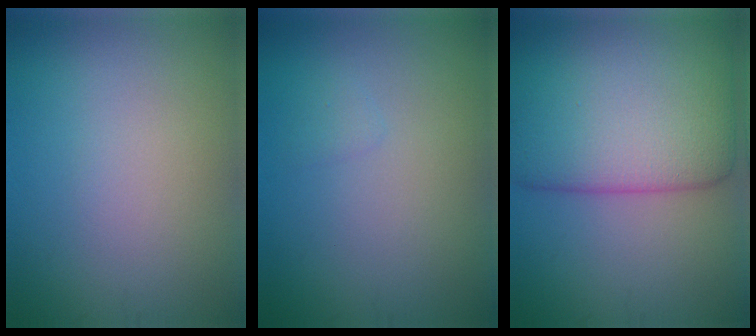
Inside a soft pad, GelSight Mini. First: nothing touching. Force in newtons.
{"total": 0.6, "press": 0.6, "slide": 0.0}
{"total": 11.0, "press": 11.0, "slide": 0.2}